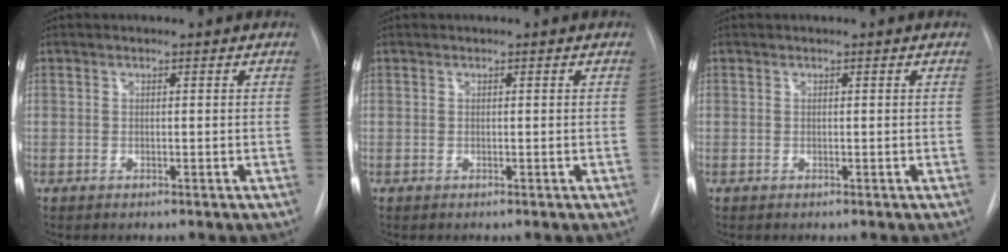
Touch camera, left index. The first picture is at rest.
{"total": 0.0}
{"total": 0.0}